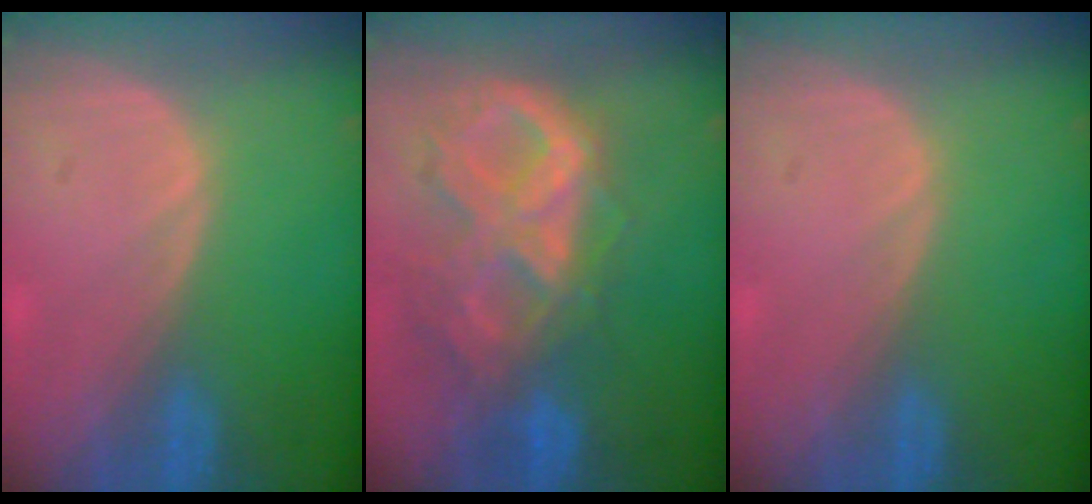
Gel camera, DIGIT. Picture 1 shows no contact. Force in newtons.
{"total": 10.6, "press": 9.0, "slide": 5.7}
{"total": 0.0}